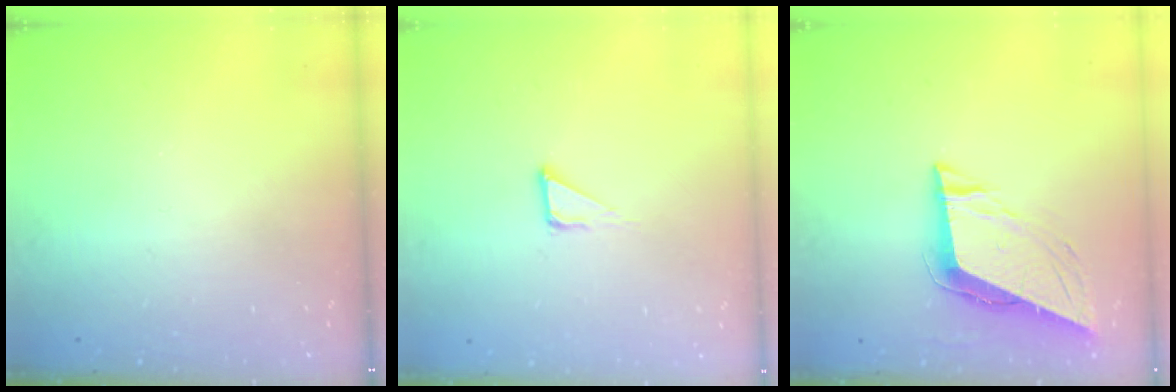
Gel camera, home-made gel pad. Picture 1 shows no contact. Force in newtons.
{"total": 3.4, "press": 3.4, "slide": 0.2}
{"total": 8.6, "press": 8.4, "slide": 1.9}